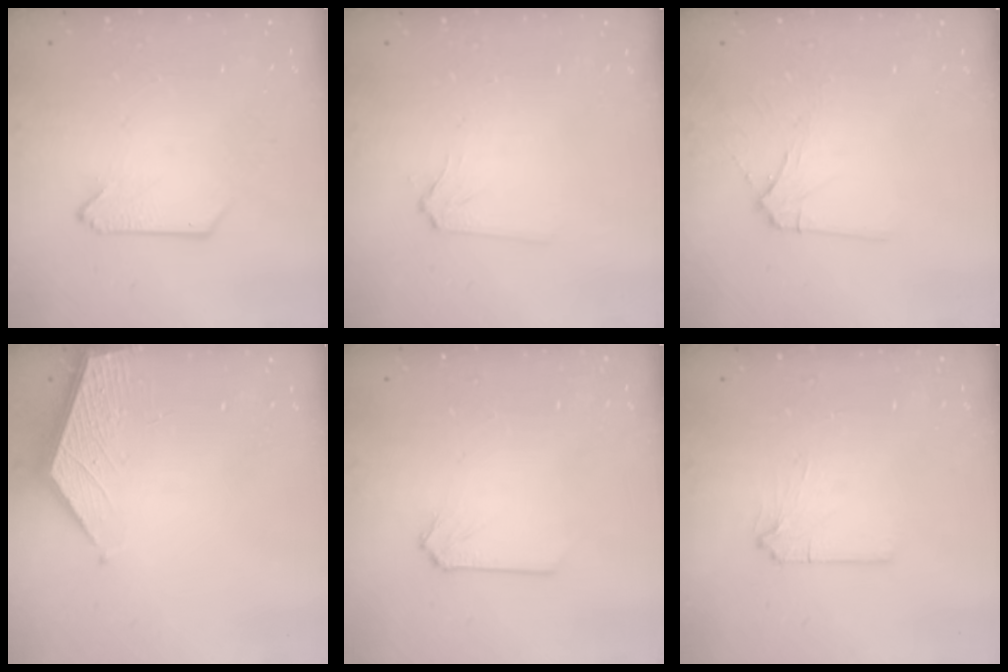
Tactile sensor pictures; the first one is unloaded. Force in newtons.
{"total": 3.7, "press": 3.6, "slide": 0.6}
{"total": 4.3, "press": 4.3, "slide": 0.6}
{"total": 3.5, "press": 3.5, "slide": 0.4}
{"total": 0.0}
{"total": 1.7, "press": 1.7, "slide": 0.4}